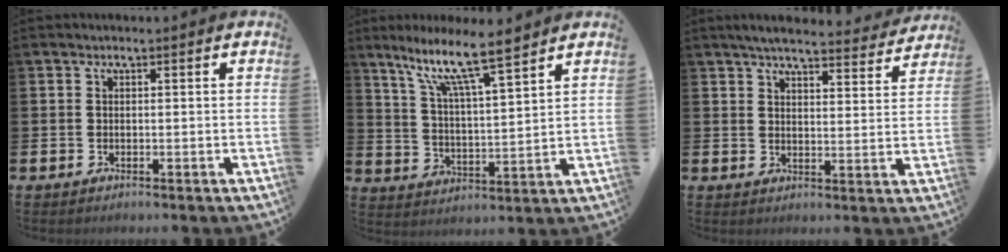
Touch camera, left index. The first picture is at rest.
{"total": 9.8, "force": [8.0, 1.1, 5.6], "torque": [-0.128, -0.042, 0.136]}
{"total": 5.2, "force": [5.0, 0.5, 1.5], "torque": [-0.032, -0.032, 0.084]}